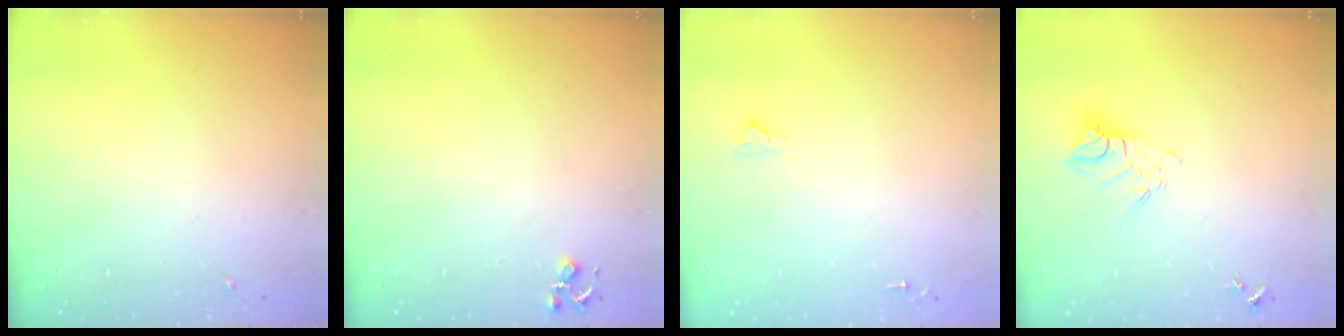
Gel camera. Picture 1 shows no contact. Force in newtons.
{"total": 4.1, "press": 4.1, "slide": 0.5}
{"total": 2.6, "press": 2.5, "slide": 0.3}
{"total": 8.8, "press": 8.7, "slide": 0.7}